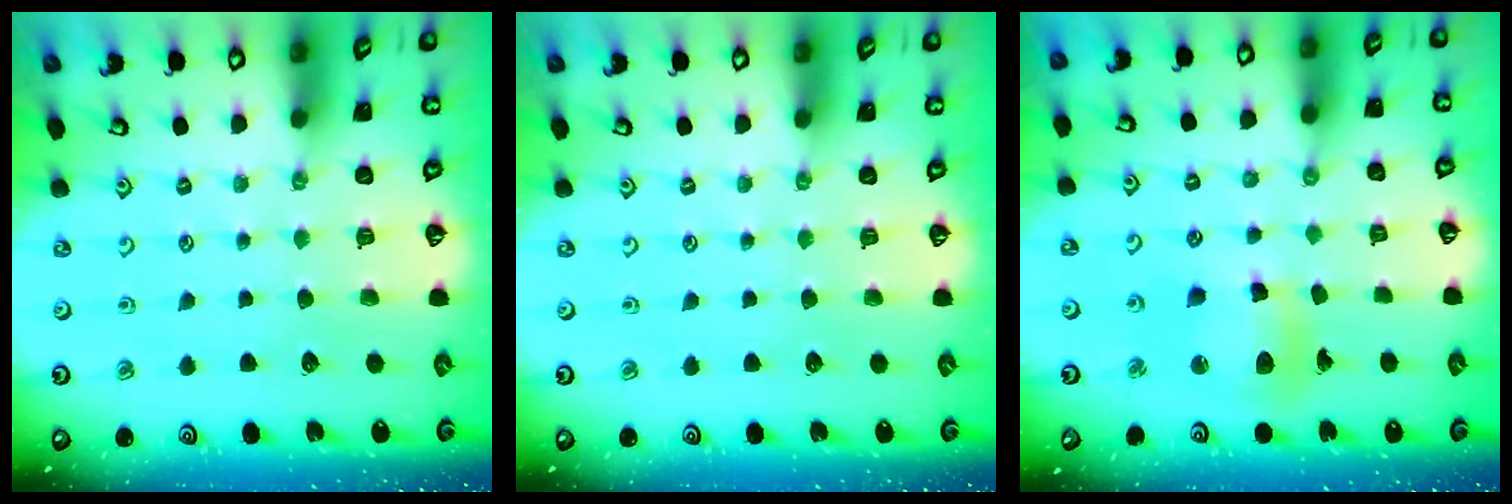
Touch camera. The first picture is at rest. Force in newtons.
{"total": 0.0}
{"total": 12.2, "press": 12.1, "slide": 1.4}